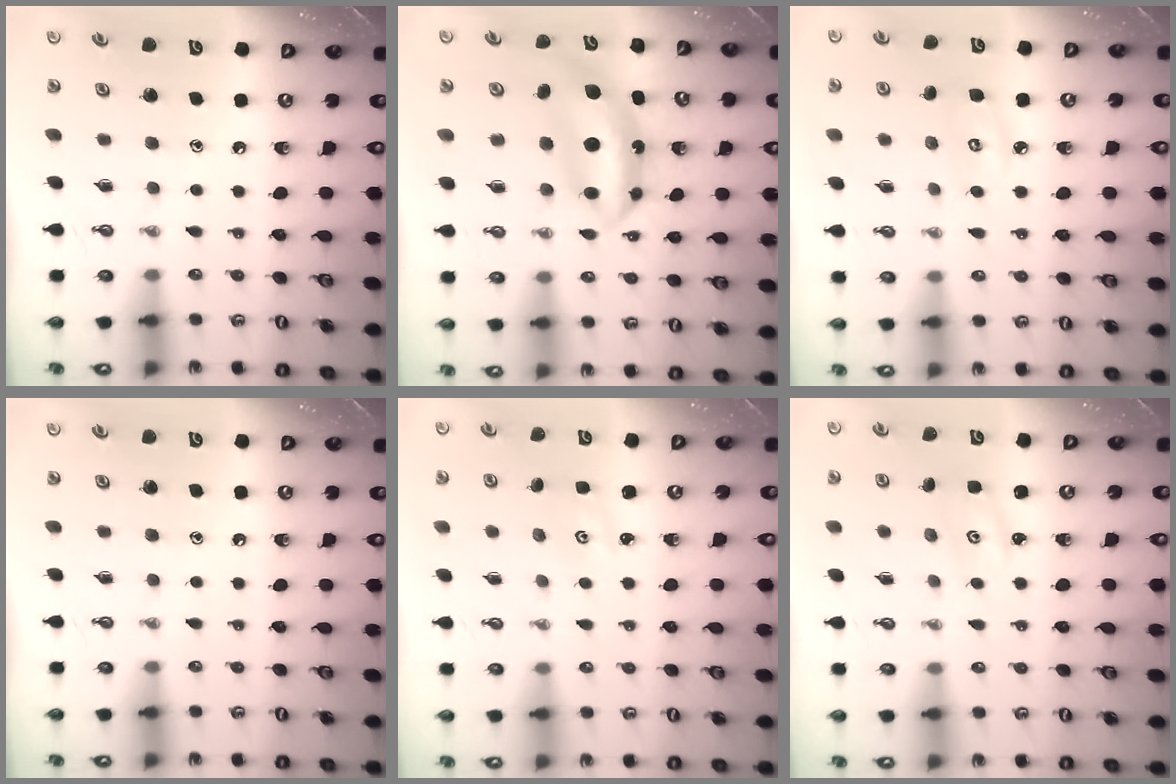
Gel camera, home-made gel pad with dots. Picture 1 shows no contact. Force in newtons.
{"total": 8.2, "press": 8.2, "slide": 0.6}
{"total": 5.4, "press": 5.3, "slide": 0.6}
{"total": 0.0}
{"total": 1.0, "press": 0.9, "slide": 0.2}
{"total": 2.0, "press": 2.0, "slide": 0.2}